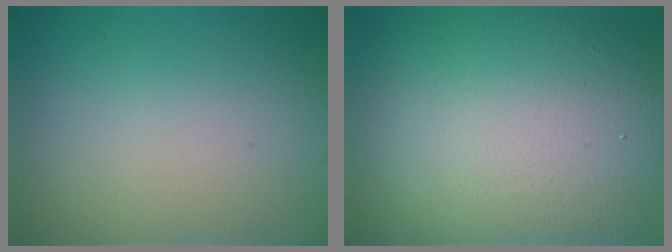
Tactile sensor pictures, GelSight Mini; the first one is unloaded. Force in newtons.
{"total": 14.6, "press": 14.6, "slide": 0.9}